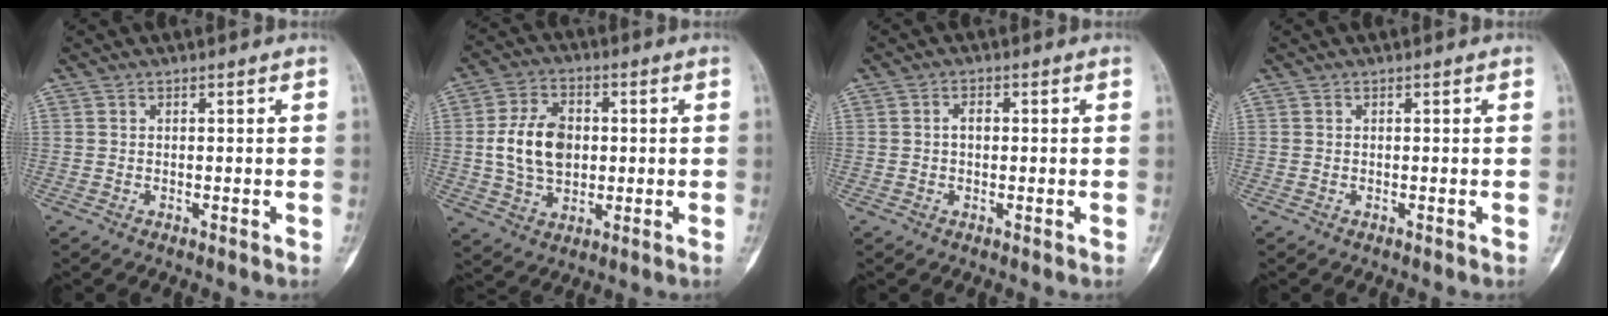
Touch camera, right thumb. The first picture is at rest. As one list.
[{"total": 11.5, "force": [0.4, 7.8, 8.4], "torque": [-0.140, 0.007, 0.010]}, {"total": 2.0, "force": [0.0, 1.3, 1.5], "torque": [-0.018, 0.008, -0.002]}, {"total": 0.0}]